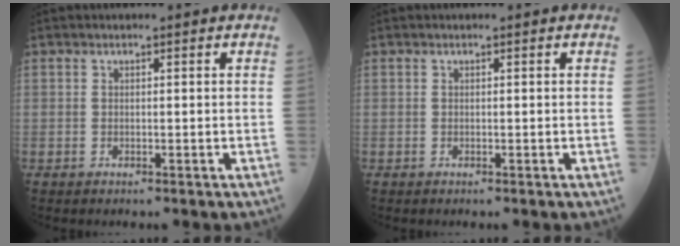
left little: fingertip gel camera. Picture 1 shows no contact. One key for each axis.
{"total": 0.0}